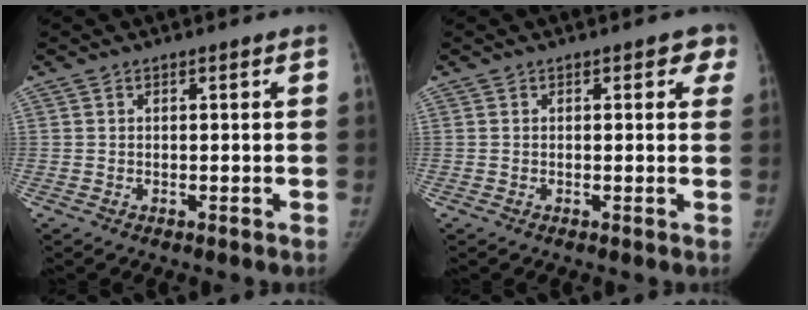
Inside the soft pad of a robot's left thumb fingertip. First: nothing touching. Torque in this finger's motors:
{"motor_torque": [0.19, 0.03, 0.33, -0.37, 0.09]}